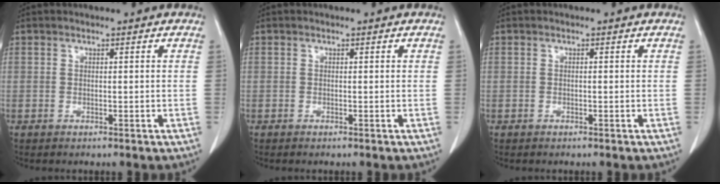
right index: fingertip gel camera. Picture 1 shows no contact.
{"total": 0.0}
{"total": 0.0}